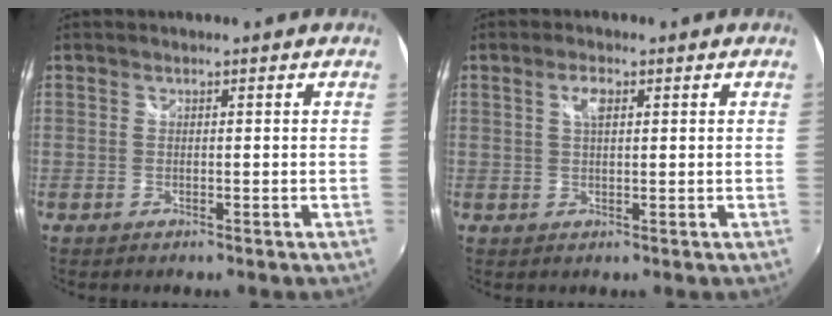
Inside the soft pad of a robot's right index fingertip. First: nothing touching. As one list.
[{"total": 2.6, "force": [0.9, 1.0, 2.2], "torque": [-0.041, 0.005, 0.015]}]